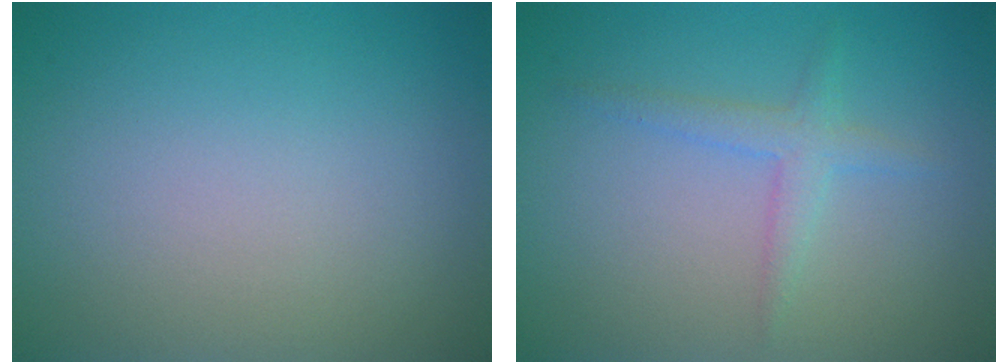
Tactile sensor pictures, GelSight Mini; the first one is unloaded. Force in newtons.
{"total": 2.0, "press": 2.0, "slide": 0.0}